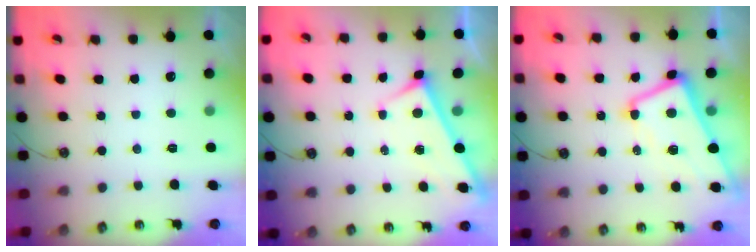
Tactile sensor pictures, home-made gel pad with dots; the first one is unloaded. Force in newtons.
{"total": 2.9, "press": 2.9, "slide": 0.3}
{"total": 3.6, "press": 3.4, "slide": 1.2}